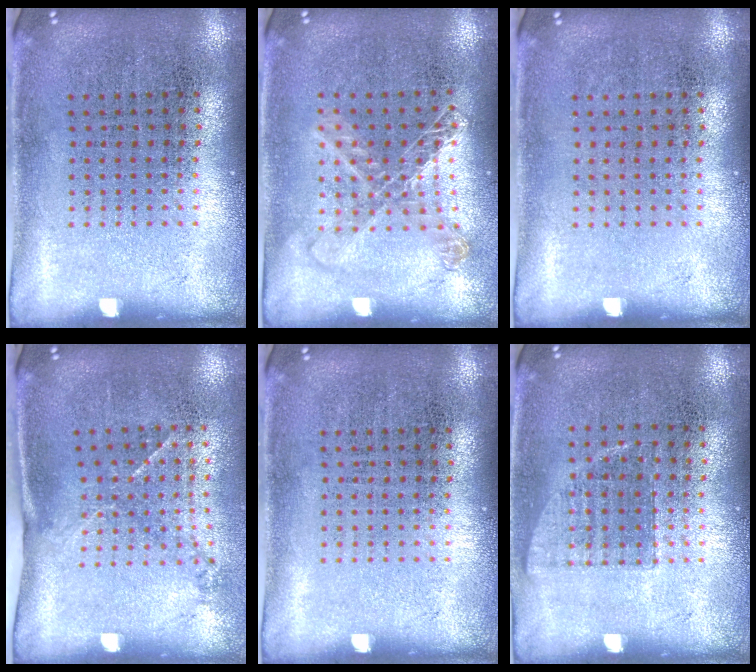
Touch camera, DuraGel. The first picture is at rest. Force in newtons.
{"total": 1.3, "press": 1.2, "slide": 0.5}
{"total": 0.0}
{"total": 1.5, "press": 1.0, "slide": 1.2}
{"total": 0.0}
{"total": 0.7, "press": 0.7, "slide": 0.2}